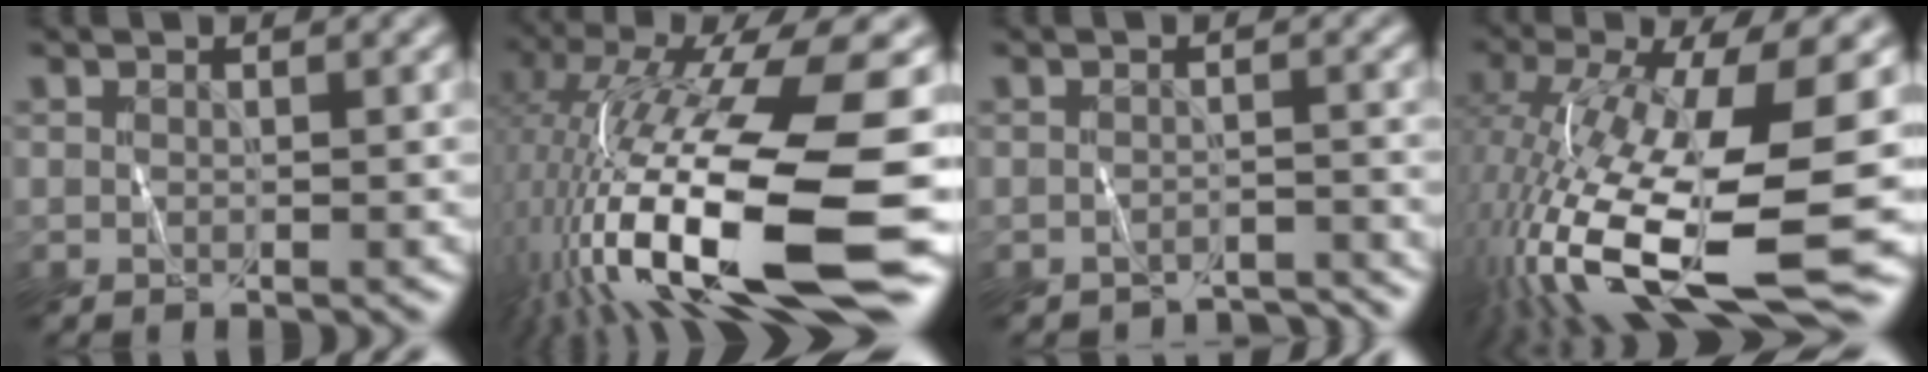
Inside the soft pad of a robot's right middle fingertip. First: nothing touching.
{"total": 17.2, "force": [-4.3, 4.4, 16.1], "torque": [-0.305, 0.006, -0.074]}
{"total": 2.9, "force": [-2.8, 0.5, 0.2], "torque": [0.002, -0.001, -0.037]}
{"total": 16.9, "force": [-4.6, 4.9, 15.5], "torque": [-0.309, -0.005, -0.076]}